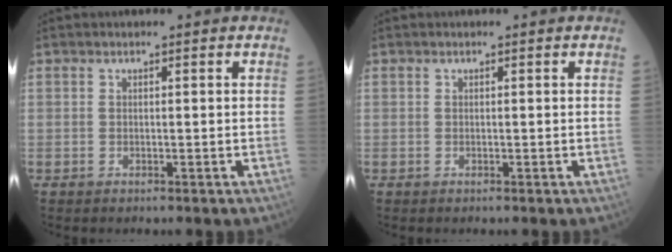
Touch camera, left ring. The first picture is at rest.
{"total": 0.0}